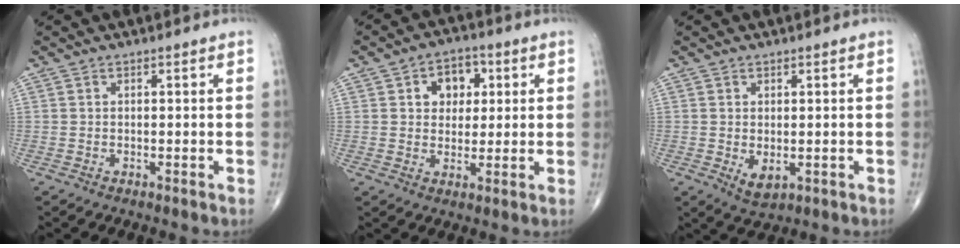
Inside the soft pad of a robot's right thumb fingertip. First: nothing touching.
{"total": 7.3, "force": [2.1, 5.5, 4.3], "torque": [-0.024, 0.000, 0.027]}
{"total": 3.3, "force": [-0.5, 1.9, 2.7], "torque": [-0.038, -0.007, 0.003]}